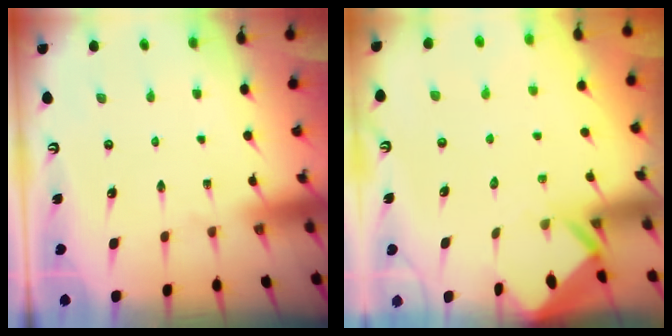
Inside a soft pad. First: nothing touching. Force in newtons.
{"total": 2.4, "press": 2.4, "slide": 0.1}